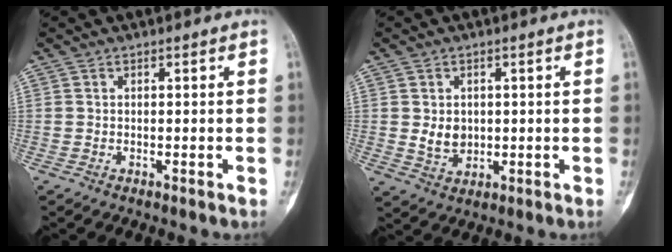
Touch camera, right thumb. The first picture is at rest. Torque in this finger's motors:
{"motor_torque": [0.26, 0.26, 0.27, -0.03, 0.01]}